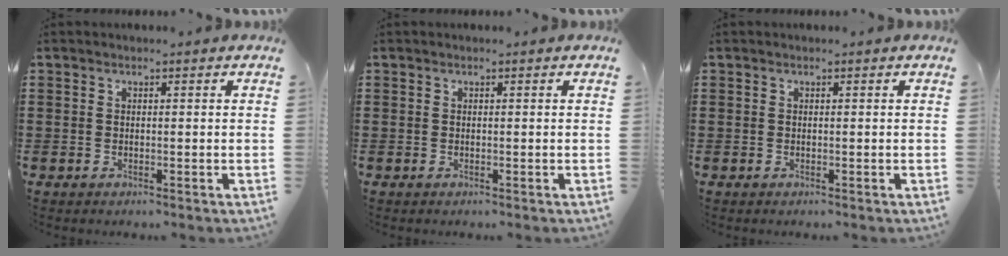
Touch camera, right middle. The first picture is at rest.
{"total": 0.0}
{"total": 0.0}